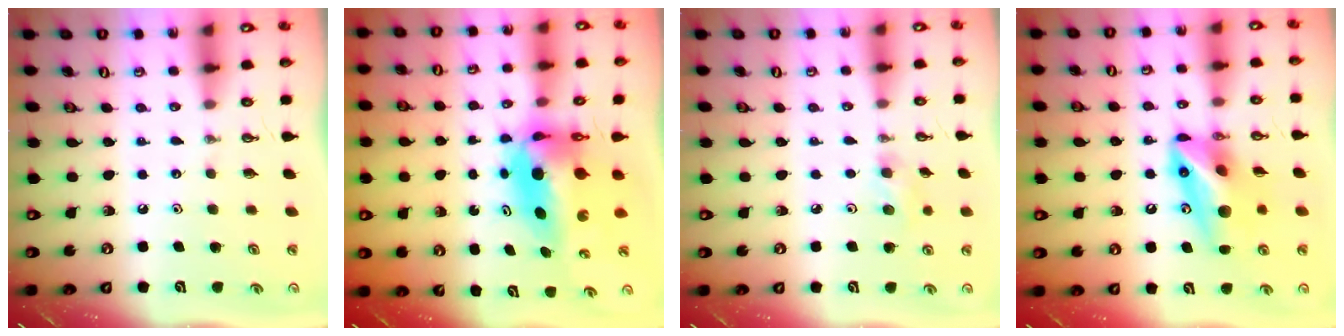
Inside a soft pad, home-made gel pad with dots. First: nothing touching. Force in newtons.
{"total": 10.1, "press": 9.0, "slide": 4.5}
{"total": 7.5, "press": 6.4, "slide": 4.0}
{"total": 11.1, "press": 11.0, "slide": 1.9}